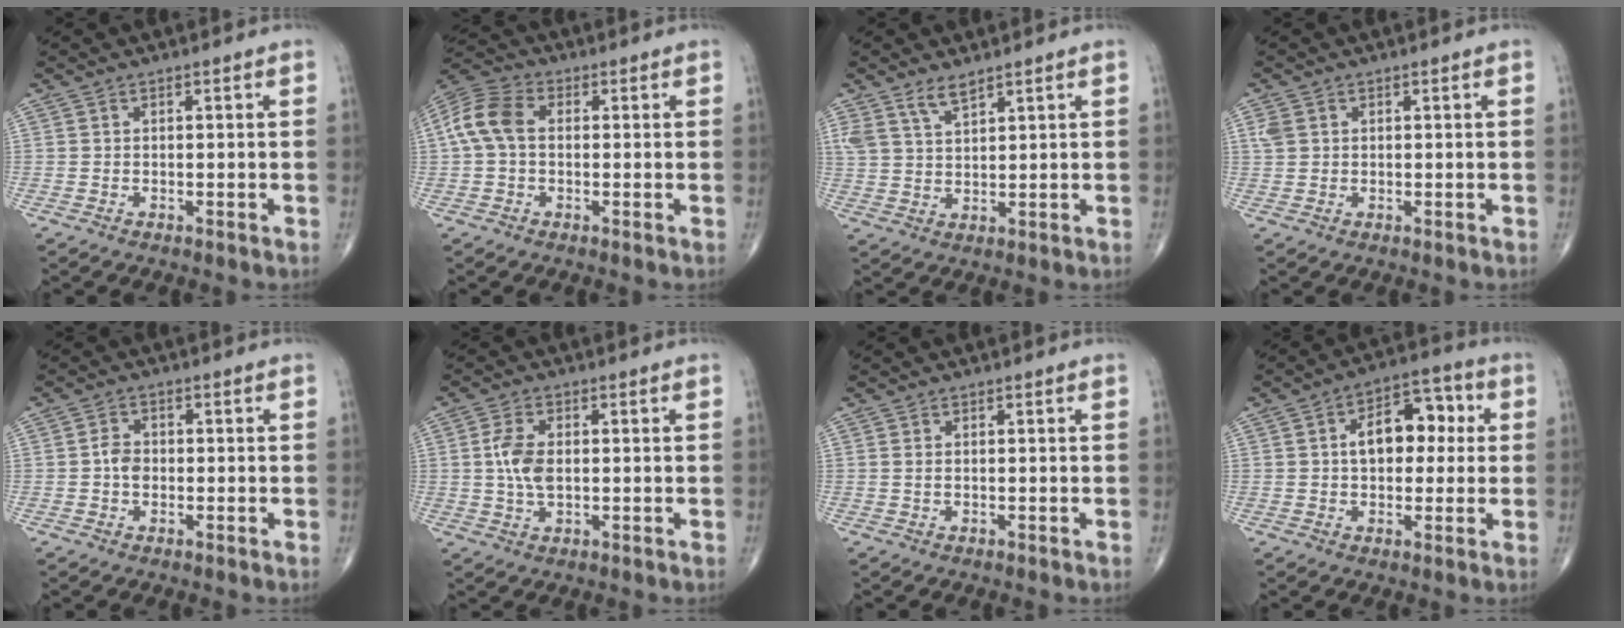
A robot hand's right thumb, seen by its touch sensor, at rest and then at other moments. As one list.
[{"total": 8.5, "force": [0.6, 5.9, 6.1], "torque": [-0.130, 0.027, 0.003]}, {"total": 4.3, "force": [3.3, 1.4, 2.4], "torque": [-0.043, -0.018, 0.070]}, {"total": 2.1, "force": [0.7, 1.6, 1.1], "torque": [-0.026, 0.005, 0.018]}, {"total": 2.9, "force": [-0.3, 2.2, 1.8], "torque": [-0.022, 0.009, -0.012]}, {"total": 5.8, "force": [0.4, 3.2, 4.9], "torque": [-0.103, 0.001, 0.006]}, {"total": 0.5, "force": [0.1, 0.2, 0.4], "torque": [-0.011, 0.001, 0.004]}, {"total": 11.3, "force": [1.5, 7.0, 8.8], "torque": [-0.103, 0.029, 0.016]}]